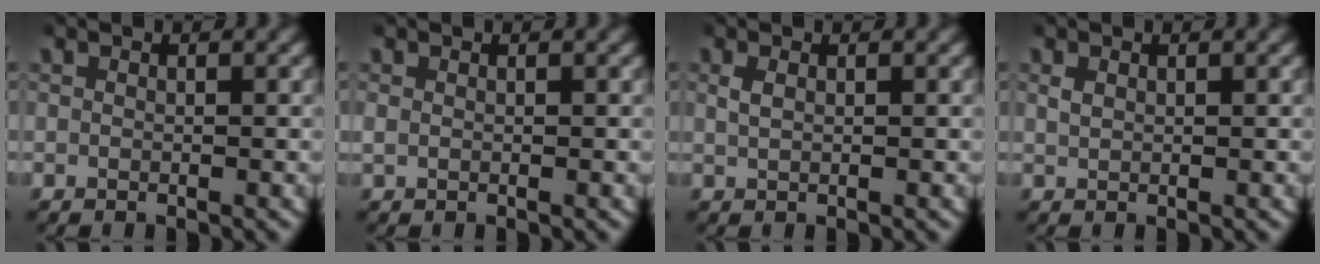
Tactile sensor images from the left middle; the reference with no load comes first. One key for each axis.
{"total": 0.6, "fx": 0.2, "fy": 0.4, "fz": 0.4, "tx": -0.010, "ty": 0.002, "tz": 0.005}
{"total": 0.8, "fx": 0.3, "fy": 0.4, "fz": 0.7, "tx": -0.014, "ty": 0.003, "tz": 0.010}
{"total": 0.7, "fx": 0.4, "fy": 0.4, "fz": 0.4, "tx": -0.008, "ty": 0.002, "tz": 0.011}